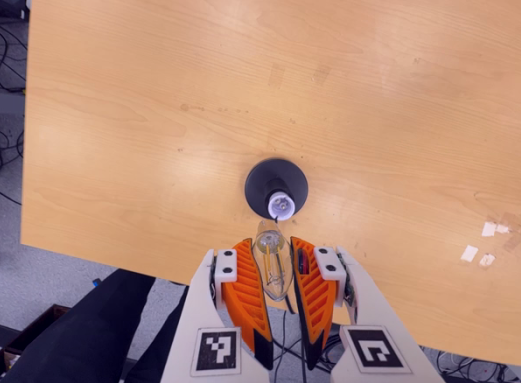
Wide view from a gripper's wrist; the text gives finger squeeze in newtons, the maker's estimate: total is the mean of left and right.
{"total": 19.3, "left": 24.3, "right": 14.4}